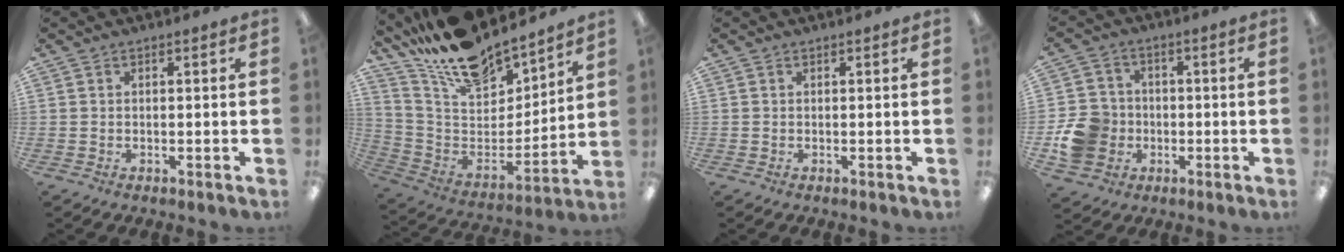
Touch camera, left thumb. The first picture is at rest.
{"total": 17.3, "force": [15.7, 5.5, 5.1], "torque": [-0.123, -0.127, 0.280]}
{"total": 0.0}
{"total": 10.3, "force": [-2.5, 9.4, 3.4], "torque": [-0.064, 0.024, -0.039]}